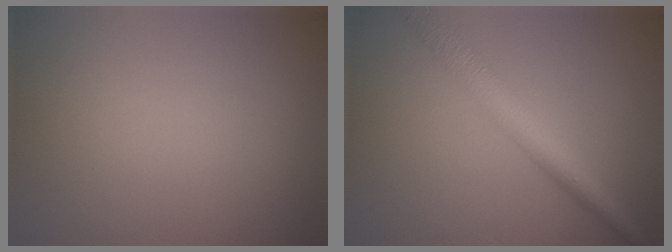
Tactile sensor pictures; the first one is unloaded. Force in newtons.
{"total": 3.9, "press": 3.9, "slide": 0.1}